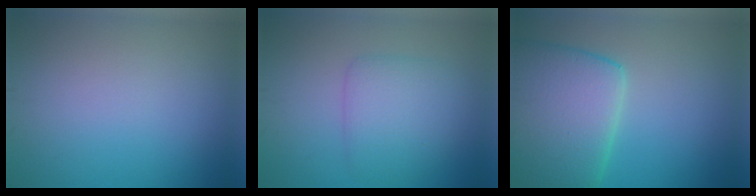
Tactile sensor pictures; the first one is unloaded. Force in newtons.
{"total": 4.2, "press": 4.2, "slide": 0.1}
{"total": 10.9, "press": 10.8, "slide": 0.6}